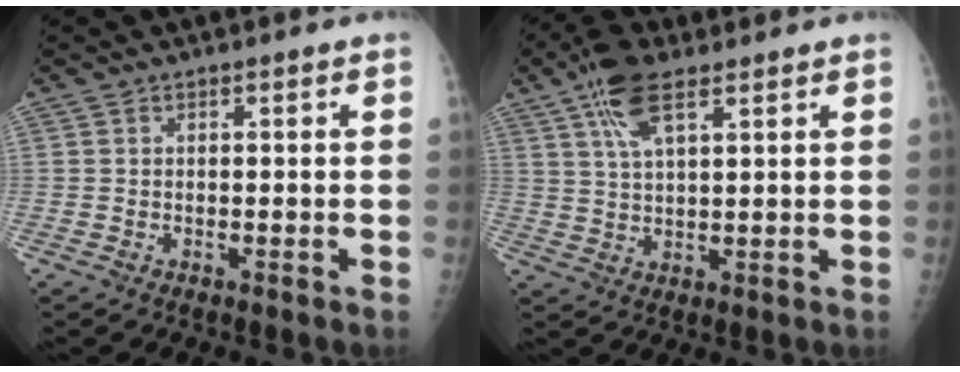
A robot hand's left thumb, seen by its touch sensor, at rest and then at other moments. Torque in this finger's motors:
{"motor_torque": [0.86, -0.05, 0.69, -0.57, 0.07]}